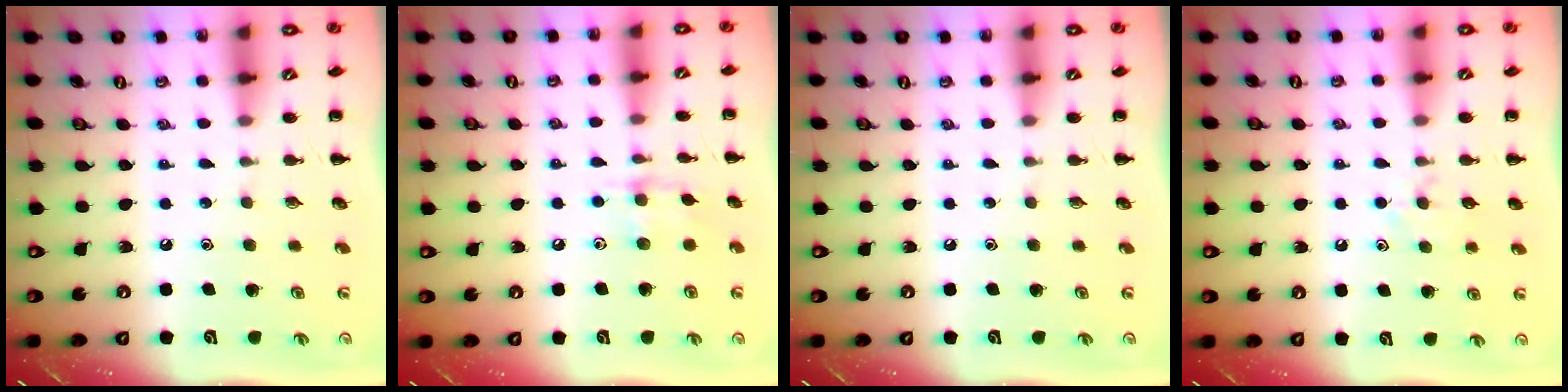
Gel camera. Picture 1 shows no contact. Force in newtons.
{"total": 6.7, "press": 6.7, "slide": 0.5}
{"total": 0.0}
{"total": 5.3, "press": 5.0, "slide": 1.8}